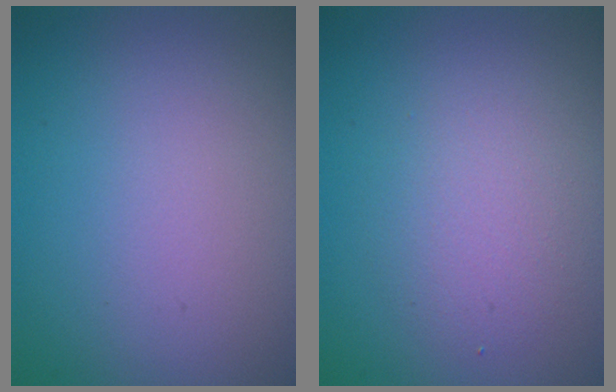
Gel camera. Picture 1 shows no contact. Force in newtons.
{"total": 2.7, "press": 2.7, "slide": 0.2}